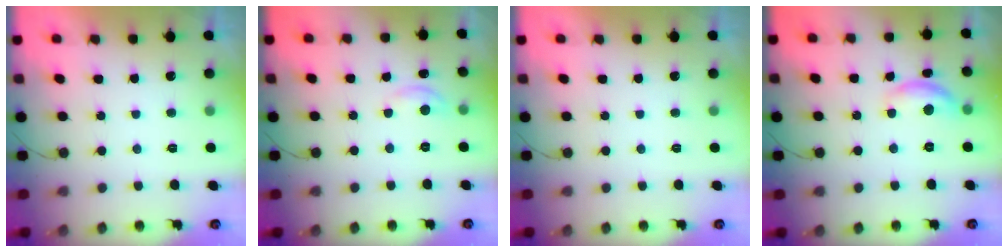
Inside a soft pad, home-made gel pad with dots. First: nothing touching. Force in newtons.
{"total": 2.9, "press": 2.8, "slide": 0.3}
{"total": 0.0}
{"total": 10.6, "press": 10.6, "slide": 0.6}